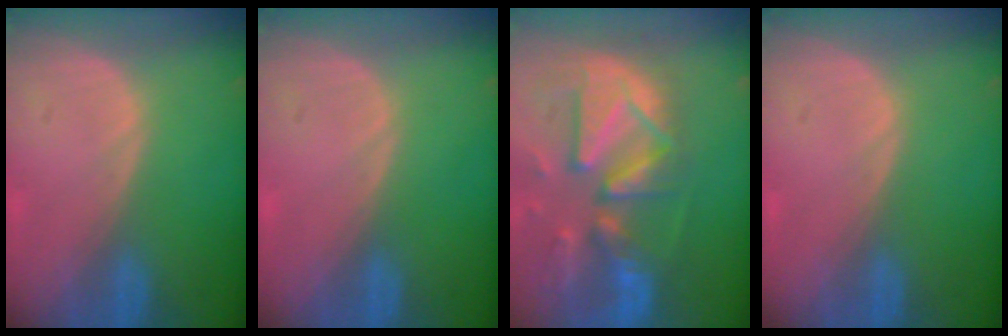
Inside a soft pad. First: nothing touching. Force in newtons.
{"total": 0.0}
{"total": 13.1, "press": 11.4, "slide": 6.6}
{"total": 0.0}